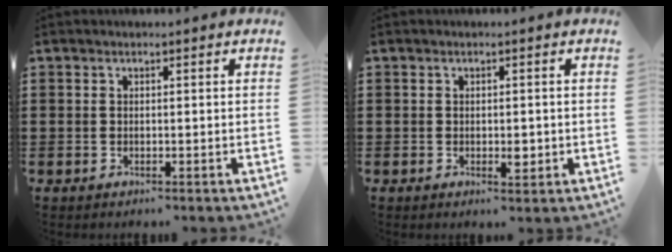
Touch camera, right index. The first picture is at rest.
{"total": 2.3, "force": [-0.4, 1.0, 2.1], "torque": [-0.037, 0.000, -0.006]}